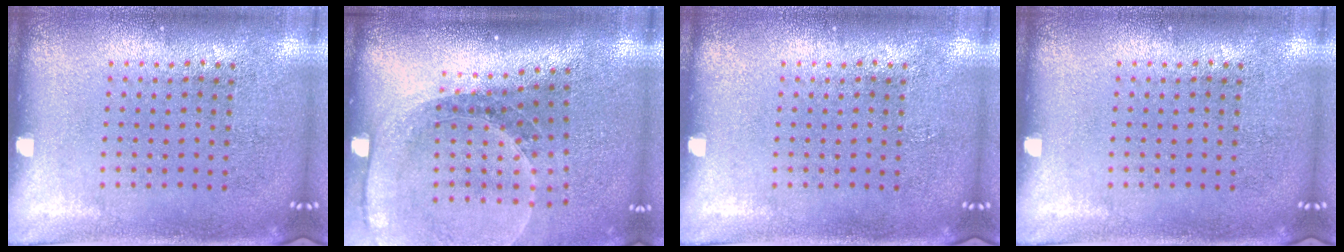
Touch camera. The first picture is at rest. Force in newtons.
{"total": 1.8, "press": 1.7, "slide": 0.6}
{"total": 0.0}
{"total": 0.0}